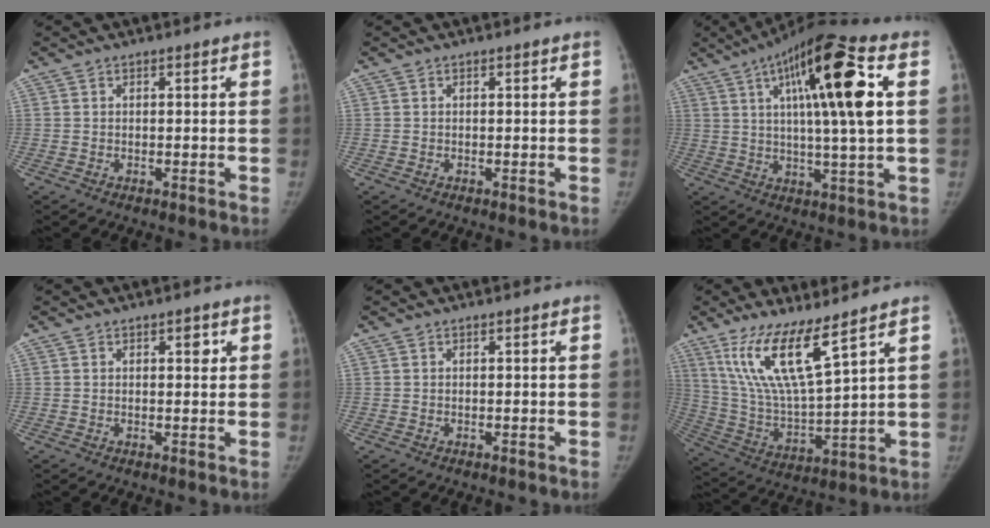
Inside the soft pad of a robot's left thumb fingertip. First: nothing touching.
{"total": 0.0}
{"total": 19.6, "force": [5.3, 3.5, 18.5], "torque": [-0.307, 0.008, 0.074]}
{"total": 1.9, "force": [0.8, 1.0, 1.4], "torque": [-0.008, -0.001, 0.010]}
{"total": 0.0}
{"total": 14.8, "force": [9.2, 2.6, 11.2], "torque": [-0.217, -0.058, 0.194]}